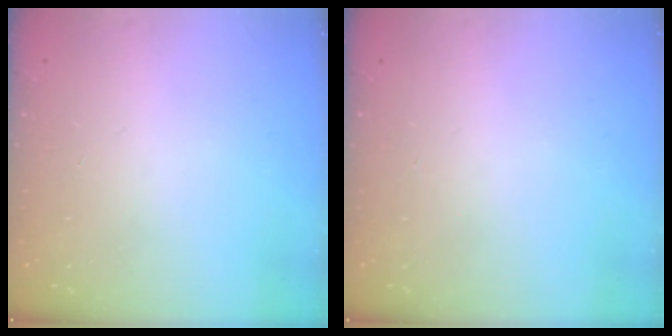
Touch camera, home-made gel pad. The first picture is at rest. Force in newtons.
{"total": 0.0}